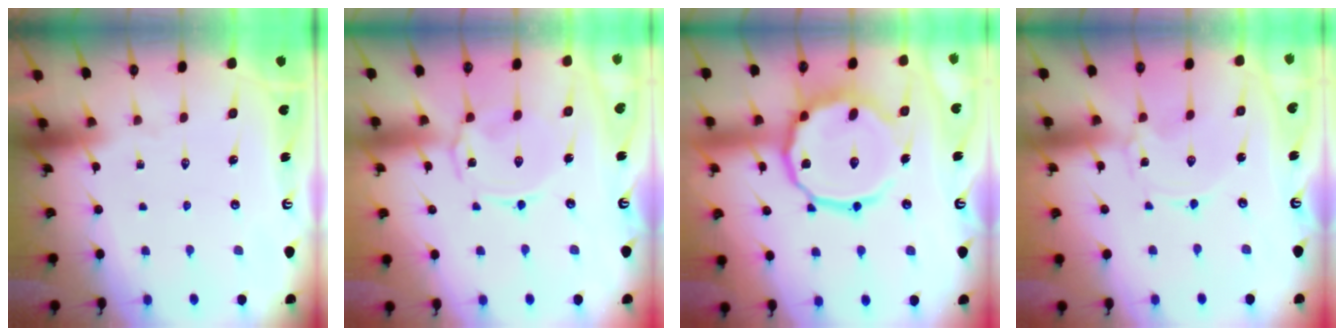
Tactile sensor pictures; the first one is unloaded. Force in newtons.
{"total": 2.5, "press": 2.5, "slide": 0.6}
{"total": 16.5, "press": 16.5, "slide": 1.3}
{"total": 0.0}